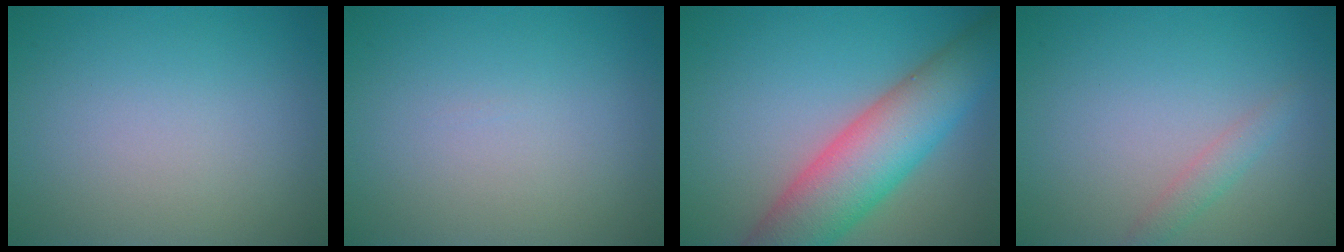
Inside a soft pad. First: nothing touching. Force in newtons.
{"total": 0.0}
{"total": 9.0, "press": 9.0, "slide": 0.5}
{"total": 1.4, "press": 1.4, "slide": 0.0}